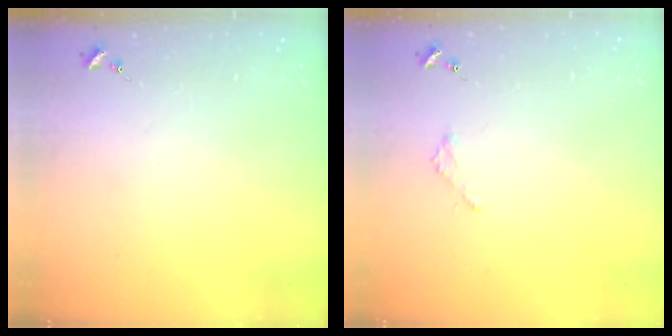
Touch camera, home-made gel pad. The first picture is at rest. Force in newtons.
{"total": 2.1, "press": 2.1, "slide": 0.2}